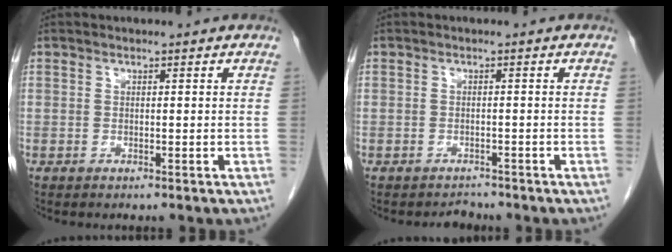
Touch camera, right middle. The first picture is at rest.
{"total": 1.4, "force": [-1.3, 0.4, -0.4], "torque": [-0.001, -0.005, -0.020]}